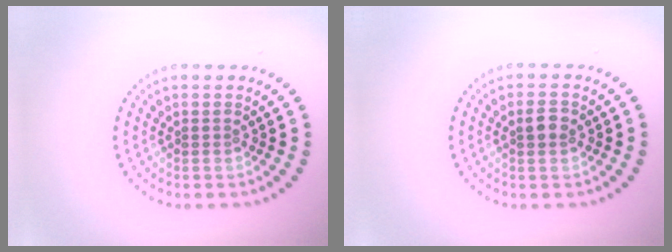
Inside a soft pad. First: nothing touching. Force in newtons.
{"total": 1.7, "press": 1.7, "slide": 0.2}